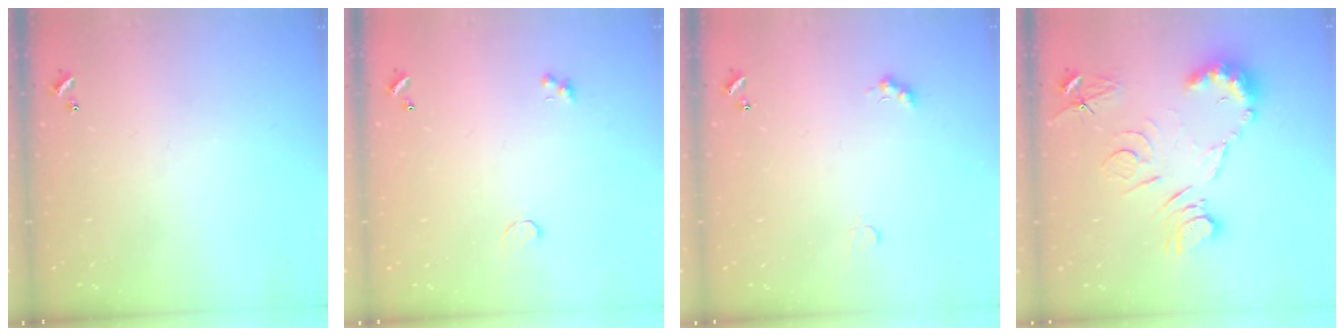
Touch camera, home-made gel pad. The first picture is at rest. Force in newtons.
{"total": 0.8, "press": 0.7, "slide": 0.4}
{"total": 2.4, "press": 2.3, "slide": 0.5}
{"total": 11.6, "press": 11.6, "slide": 0.5}